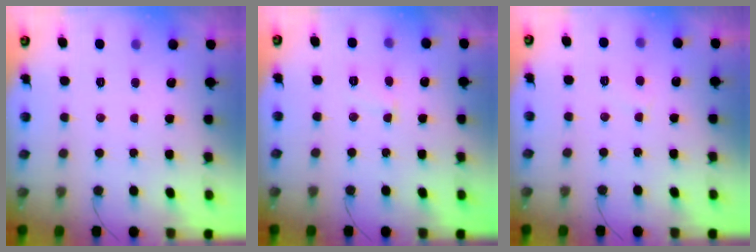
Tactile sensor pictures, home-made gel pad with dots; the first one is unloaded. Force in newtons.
{"total": 3.0, "press": 3.0, "slide": 0.3}
{"total": 2.8, "press": 2.8, "slide": 0.3}